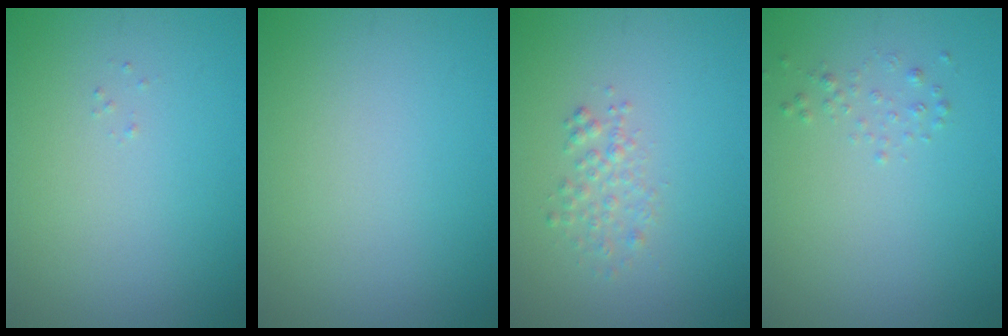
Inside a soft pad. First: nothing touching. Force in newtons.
{"total": 0.0}
{"total": 1.6, "press": 1.6, "slide": 0.1}
{"total": 0.7, "press": 0.7, "slide": 0.0}